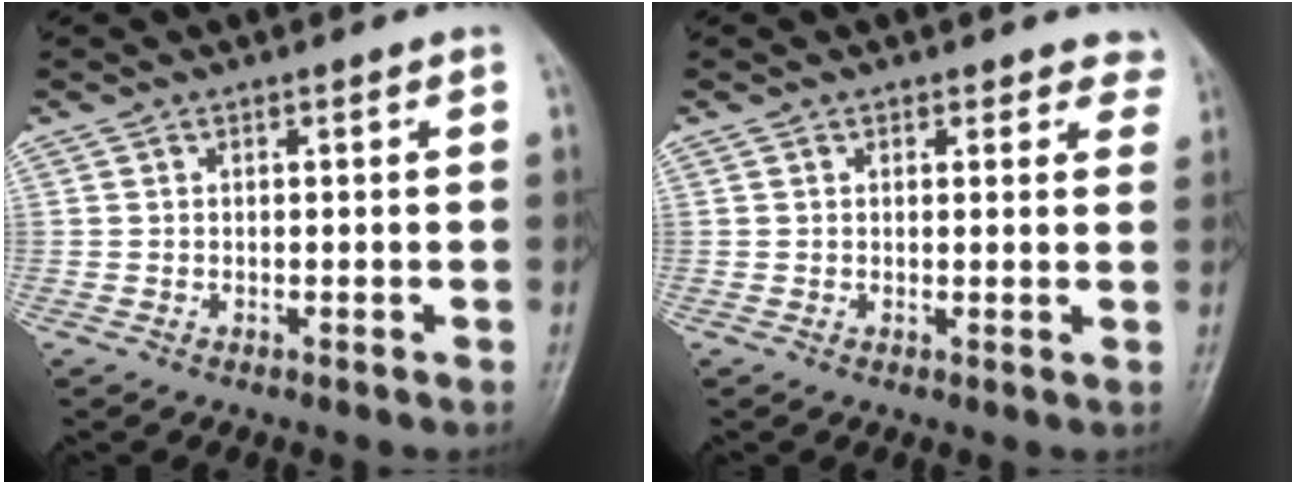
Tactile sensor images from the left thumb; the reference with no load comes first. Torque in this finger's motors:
{"motor_torque": [-0.11, -0.11, -0.06, 0.21, -0.06]}